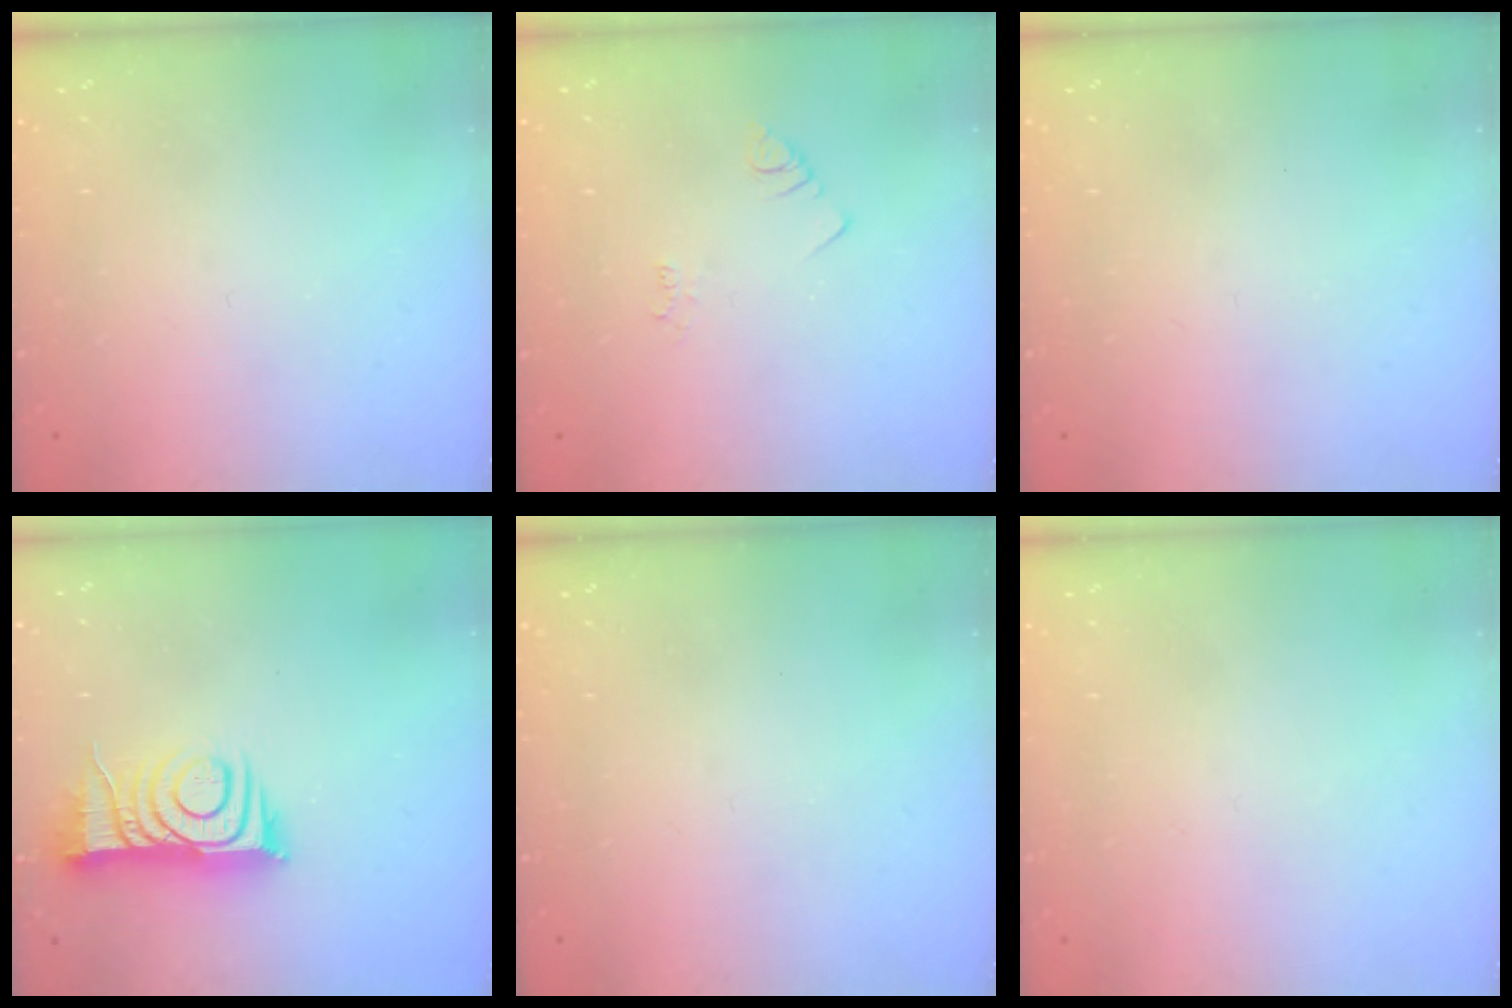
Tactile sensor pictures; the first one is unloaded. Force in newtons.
{"total": 2.2, "press": 2.1, "slide": 0.4}
{"total": 2.1, "press": 2.0, "slide": 0.4}
{"total": 10.9, "press": 10.9, "slide": 0.2}
{"total": 0.0}
{"total": 1.9, "press": 1.9, "slide": 0.1}